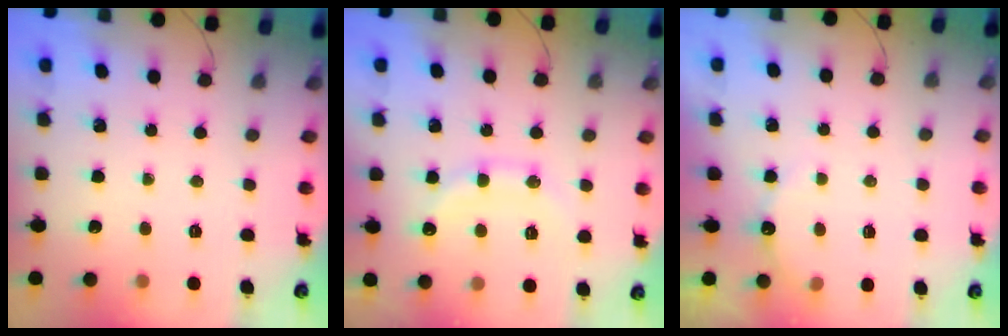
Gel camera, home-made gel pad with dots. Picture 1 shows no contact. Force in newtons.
{"total": 12.9, "press": 12.9, "slide": 1.0}
{"total": 5.4, "press": 5.3, "slide": 0.9}